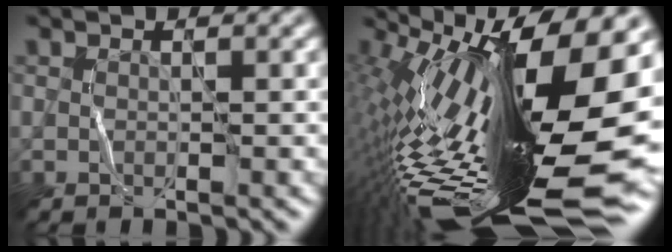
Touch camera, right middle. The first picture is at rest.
{"total": 19.7, "force": [-0.5, 7.0, 18.4], "torque": [-0.309, -0.010, -0.014]}